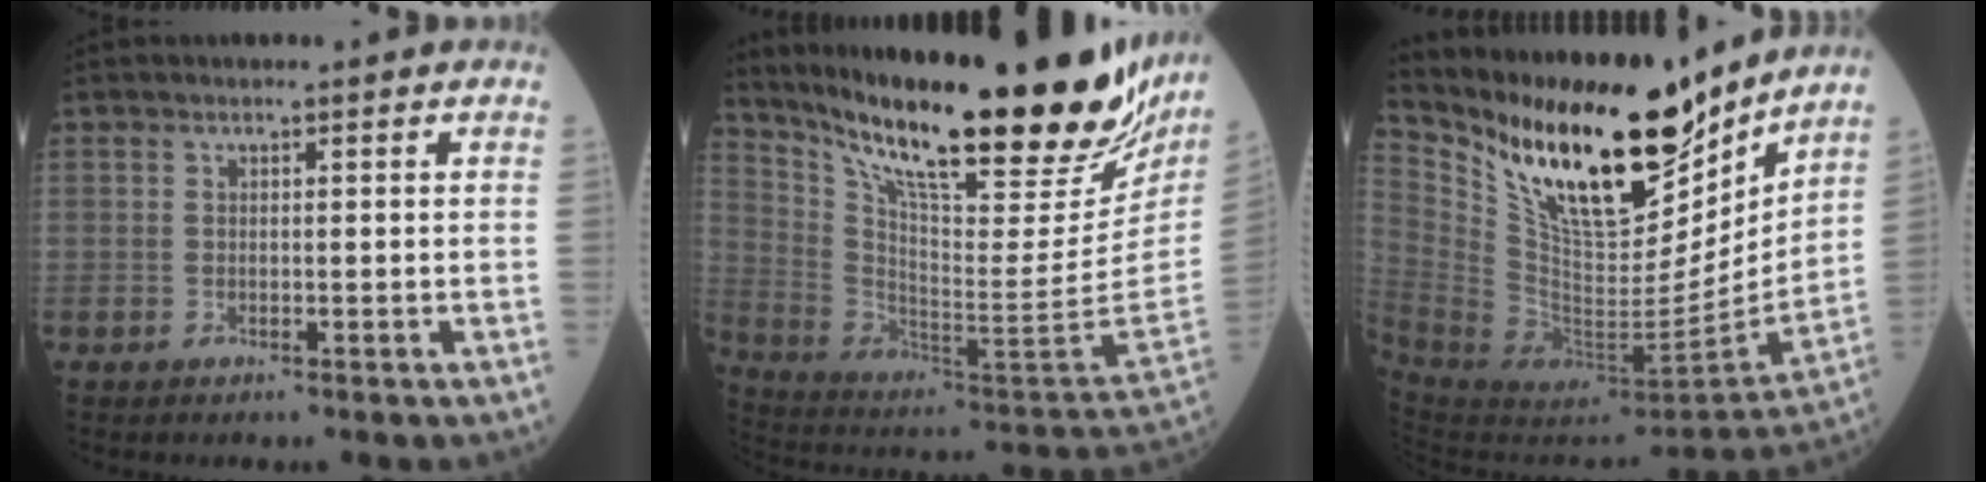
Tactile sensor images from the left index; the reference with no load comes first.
{"total": 35.2, "force": [27.2, 6.1, 21.6], "torque": [-0.349, -0.070, 0.392]}
{"total": 25.7, "force": [19.0, 7.6, 15.4], "torque": [-0.289, -0.021, 0.330]}